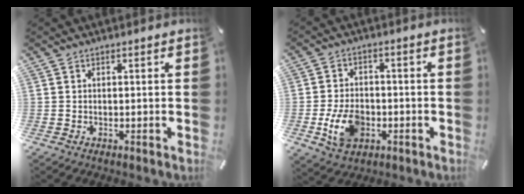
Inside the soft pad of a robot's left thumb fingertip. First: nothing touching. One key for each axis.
{"total": 9.4, "fx": -2.6, "fy": 6.6, "fz": 6.1, "tx": -0.128, "ty": 0.006, "tz": -0.045}